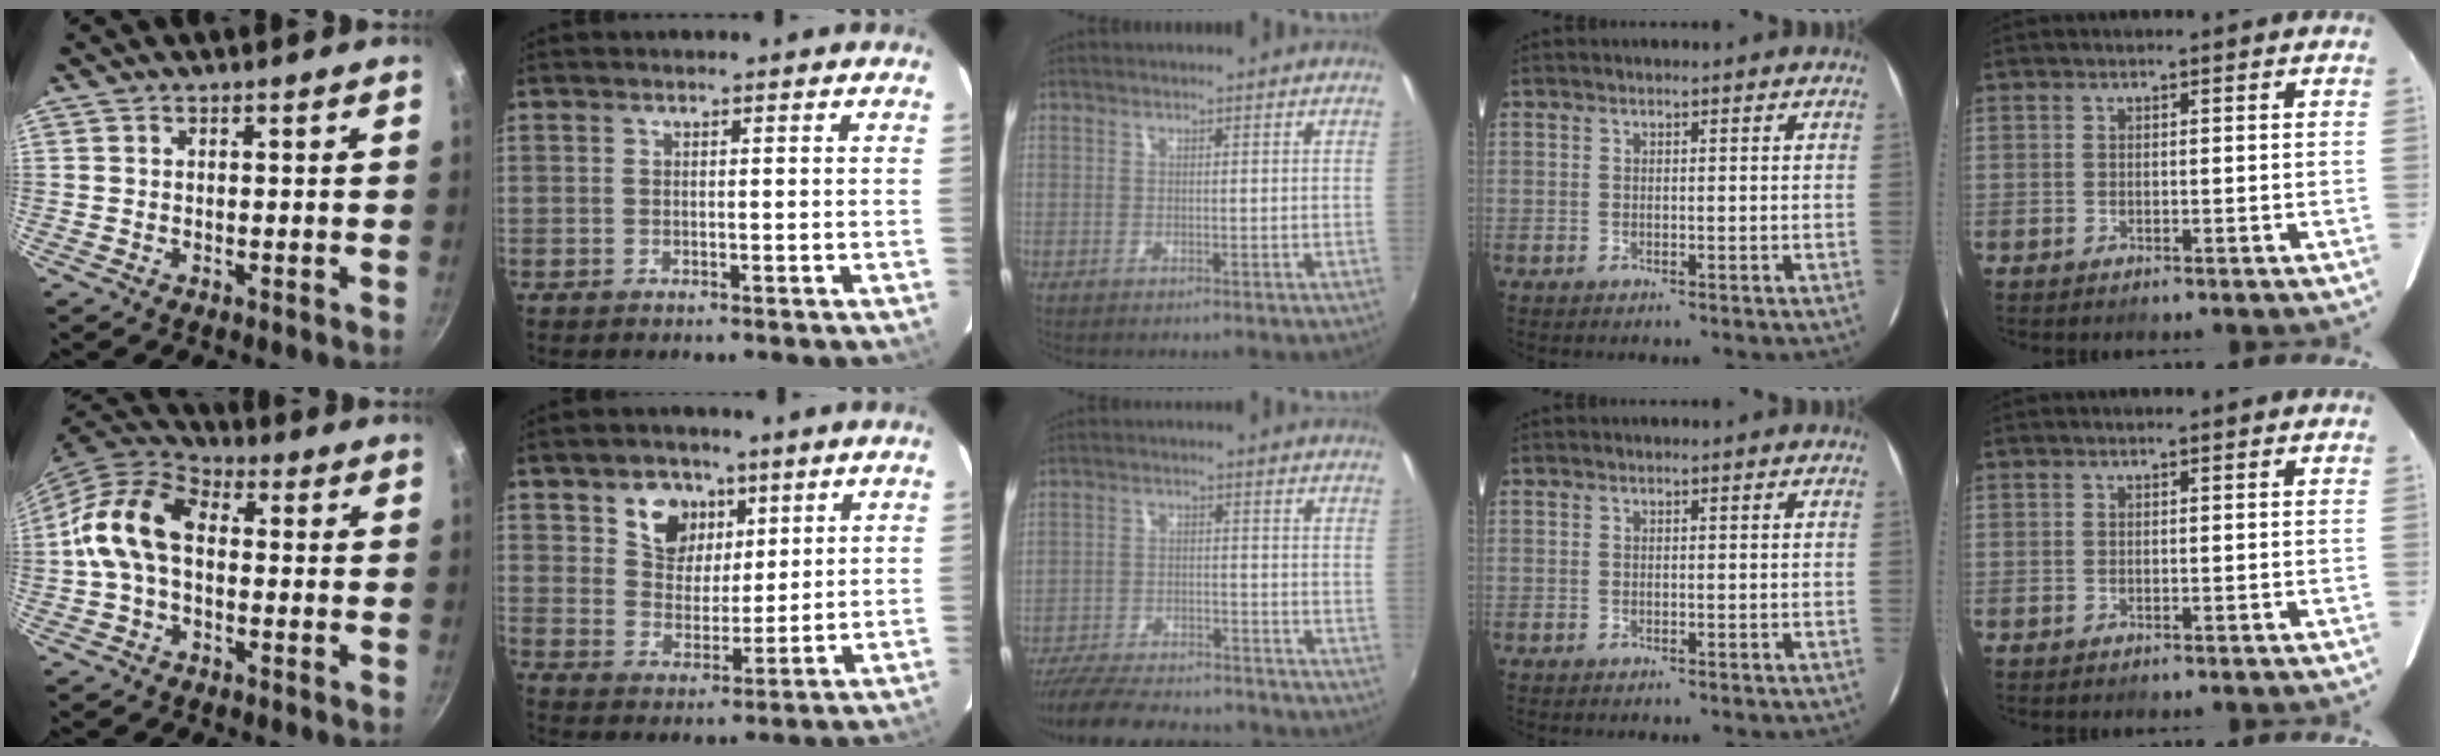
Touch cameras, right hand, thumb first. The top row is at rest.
{"thumb": {"total": 12.6, "force": [-0.2, 8.4, 9.4], "torque": [-0.159, 0.036, -0.023]}, "index": {"total": 8.7, "force": [4.6, 6.7, 3.2], "torque": [-0.057, 0.009, 0.086]}, "middle": {"total": 19.3, "force": [-16.6, 5.5, 8.2], "torque": [-0.175, -0.018, -0.243]}}